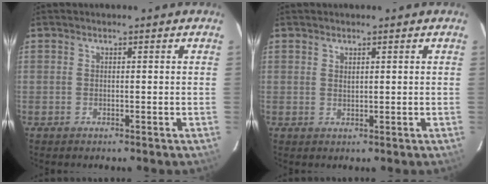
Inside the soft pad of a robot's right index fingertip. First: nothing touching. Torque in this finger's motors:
{"motor_torque": [-0.25, -0.01, -0.05, 0.00]}